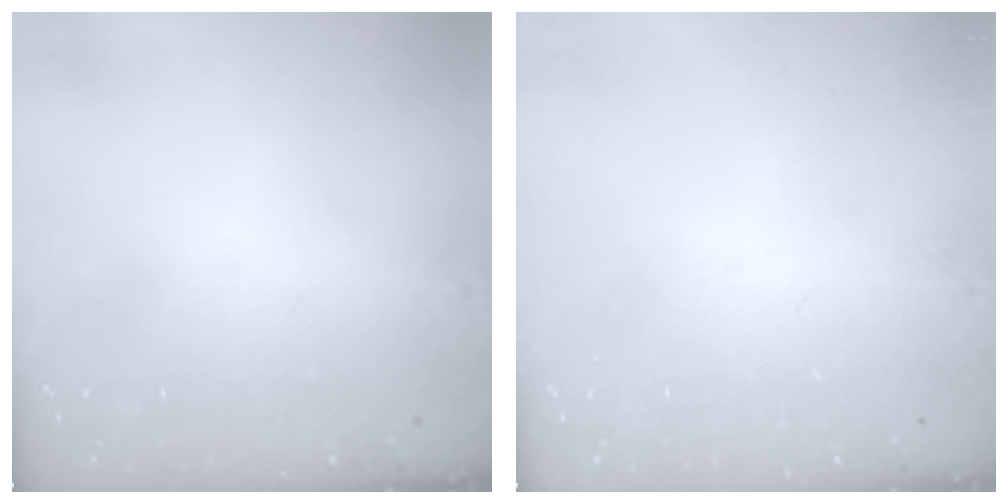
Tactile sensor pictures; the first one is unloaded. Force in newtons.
{"total": 0.0}